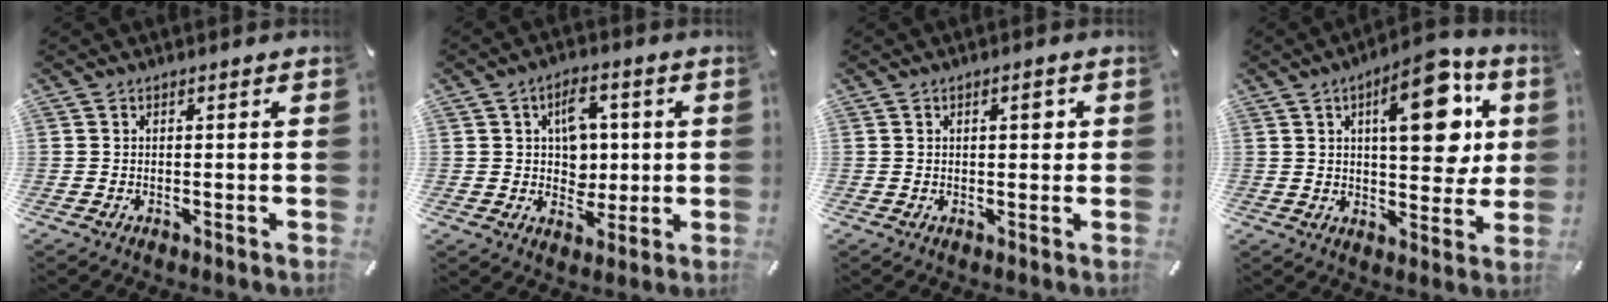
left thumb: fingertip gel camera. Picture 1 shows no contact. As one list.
[{"total": 8.3, "force": [1.3, 6.6, 4.8], "torque": [-0.056, 0.001, 0.019]}, {"total": 3.0, "force": [0.8, 1.3, 2.6], "torque": [-0.027, -0.001, 0.005]}, {"total": 17.8, "force": [6.5, 7.9, 14.6], "torque": [-0.190, -0.021, 0.098]}]